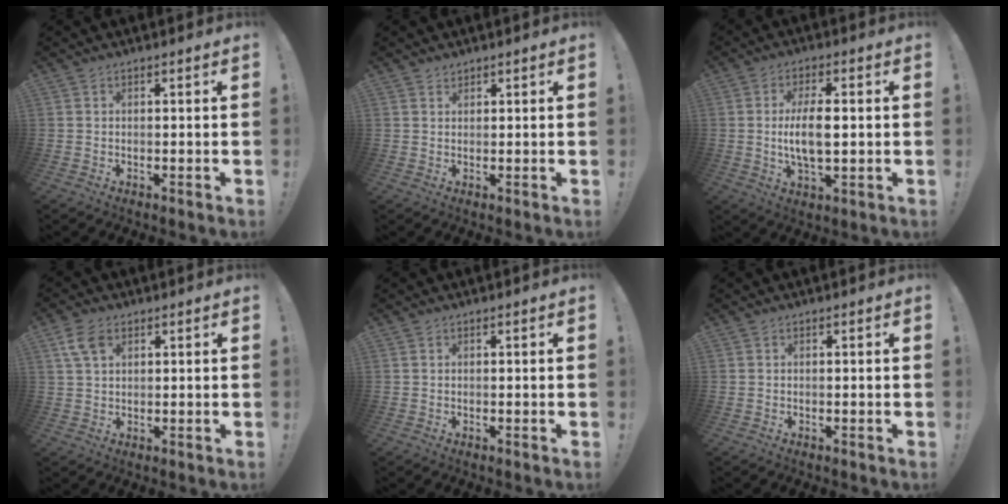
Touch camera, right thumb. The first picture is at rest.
{"total": 1.4, "force": [1.2, 0.6, 0.1], "torque": [0.006, -0.006, 0.023]}
{"total": 9.4, "force": [0.1, 3.4, 8.8], "torque": [-0.157, -0.012, -0.006]}
{"total": 6.4, "force": [2.9, 3.9, 4.2], "torque": [-0.074, 0.000, 0.058]}
{"total": 0.0}
{"total": 0.0}